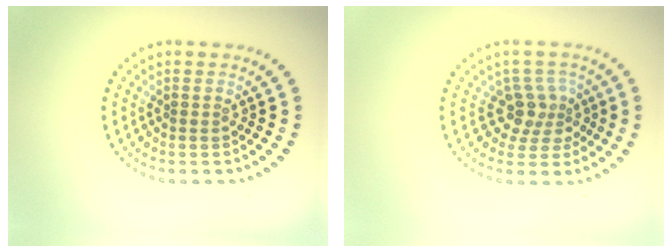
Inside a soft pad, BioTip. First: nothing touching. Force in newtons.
{"total": 3.0, "press": 2.3, "slide": 1.9}